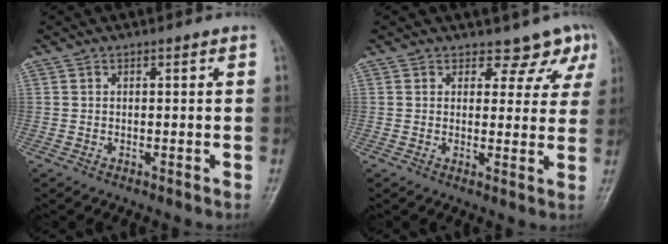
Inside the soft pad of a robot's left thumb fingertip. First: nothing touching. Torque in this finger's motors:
{"motor_torque": [-0.07, 0.00, -0.15, -0.15, 0.03]}